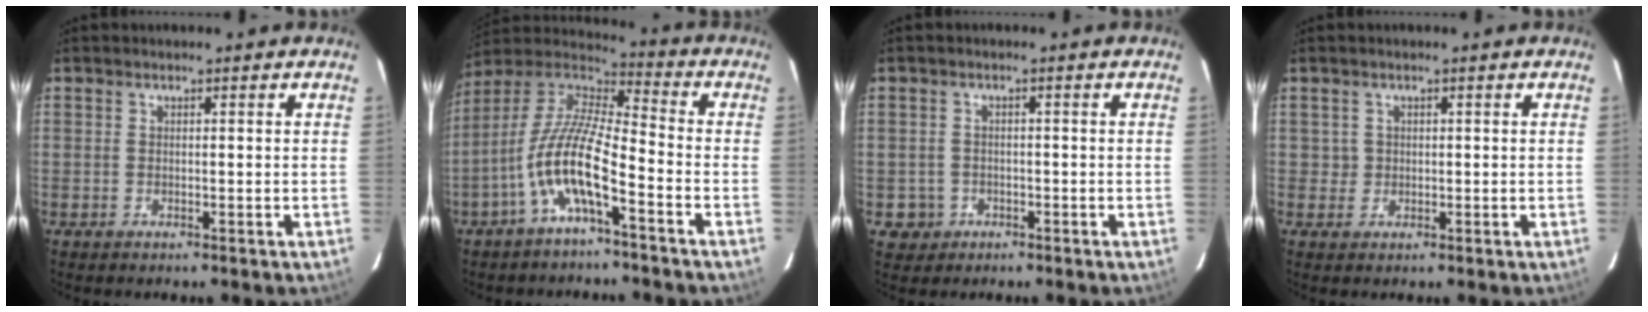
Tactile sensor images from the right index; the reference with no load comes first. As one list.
[{"total": 13.0, "force": [-5.7, 2.7, 11.3], "torque": [-0.227, 0.002, -0.115]}, {"total": 3.7, "force": [-1.2, 3.5, 0.3], "torque": [-0.015, 0.013, -0.013]}, {"total": 1.6, "force": [0.2, 1.6, -0.2], "torque": [0.009, 0.006, 0.005]}]